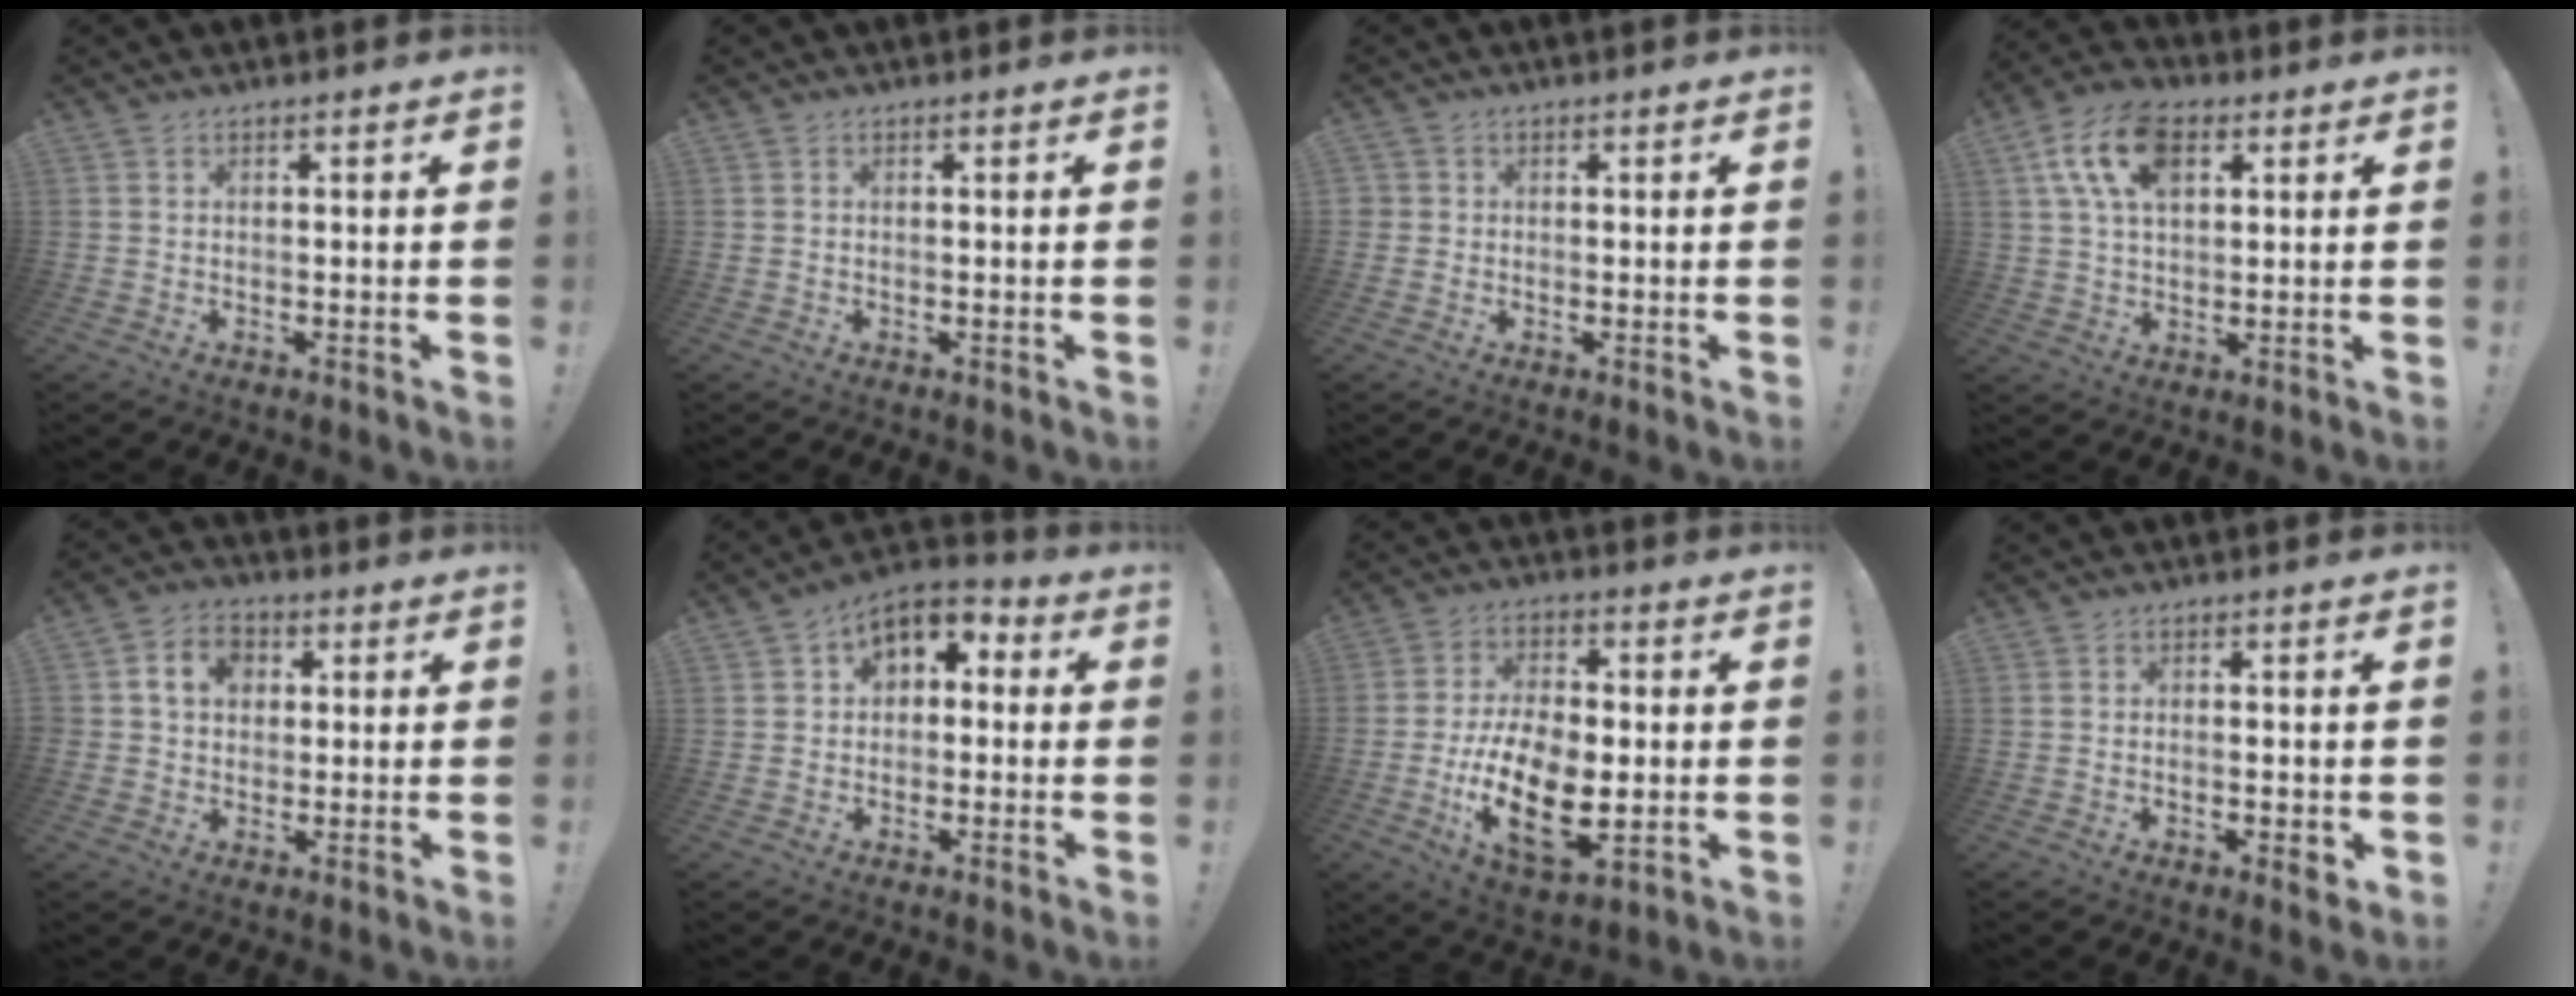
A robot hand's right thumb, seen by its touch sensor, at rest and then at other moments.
{"total": 0.0}
{"total": 1.6, "force": [0.0, 1.6, 0.3], "torque": [-0.006, 0.004, 0.001]}
{"total": 13.7, "force": [5.2, 7.9, 9.8], "torque": [-0.185, -0.002, 0.098]}
{"total": 8.1, "force": [1.9, 6.7, 4.1], "torque": [-0.063, 0.009, 0.037]}
{"total": 6.4, "force": [1.7, 5.0, 3.7], "torque": [-0.055, 0.002, 0.036]}
{"total": 17.7, "force": [-4.1, 9.2, 14.5], "torque": [-0.271, 0.007, -0.067]}
{"total": 3.0, "force": [-1.0, 1.0, 2.7], "torque": [-0.030, 0.001, -0.017]}